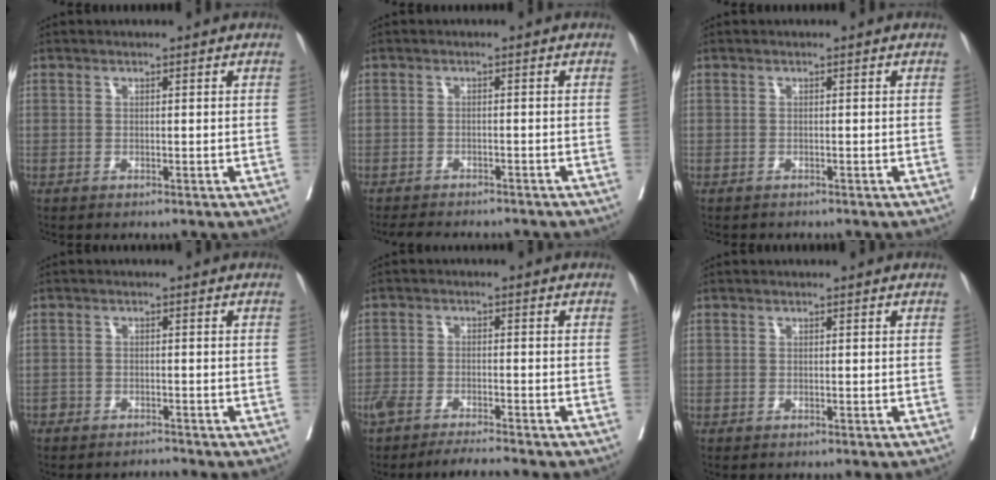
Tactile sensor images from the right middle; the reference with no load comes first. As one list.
[{"total": 7.9, "force": [-7.1, 2.2, 2.6], "torque": [-0.033, -0.006, -0.096]}, {"total": 1.0, "force": [-0.9, 0.4, 0.1], "torque": [-0.009, -0.002, -0.016]}, {"total": 1.6, "force": [-1.6, 0.2, -0.3], "torque": [0.011, -0.005, -0.027]}, {"total": 5.9, "force": [-5.4, 0.2, 2.5], "torque": [-0.039, -0.009, -0.091]}, {"total": 0.0}]